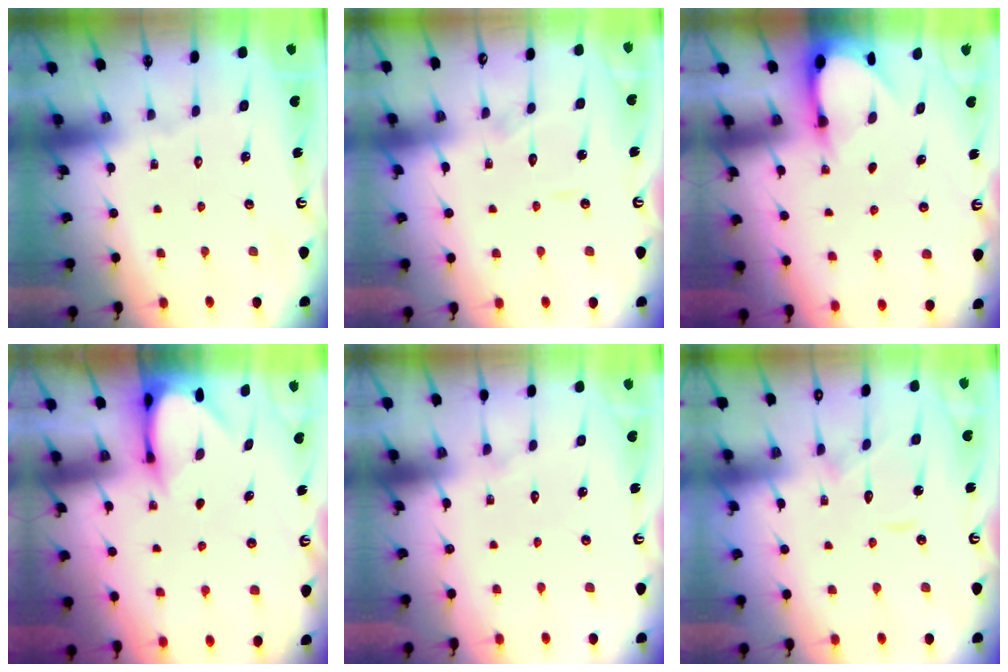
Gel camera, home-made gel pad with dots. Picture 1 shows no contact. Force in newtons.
{"total": 4.5, "press": 4.5, "slide": 0.3}
{"total": 3.1, "press": 3.1, "slide": 0.4}
{"total": 3.7, "press": 3.6, "slide": 0.3}
{"total": 3.5, "press": 3.5, "slide": 0.4}
{"total": 8.7, "press": 8.6, "slide": 0.2}